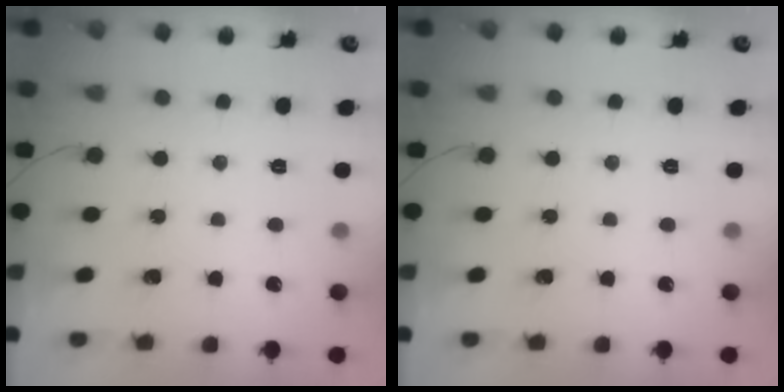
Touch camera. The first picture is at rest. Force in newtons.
{"total": 0.0}